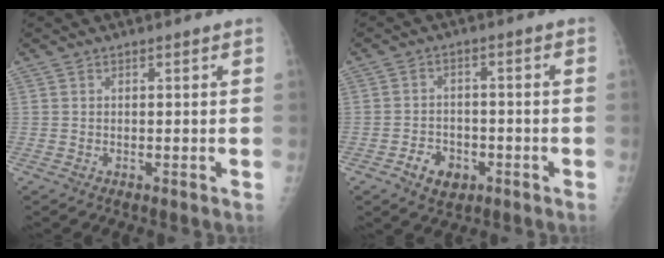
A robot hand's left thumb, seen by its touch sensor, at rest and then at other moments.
{"total": 5.8, "force": [-2.9, 4.2, 2.9], "torque": [-0.033, 0.022, -0.043]}